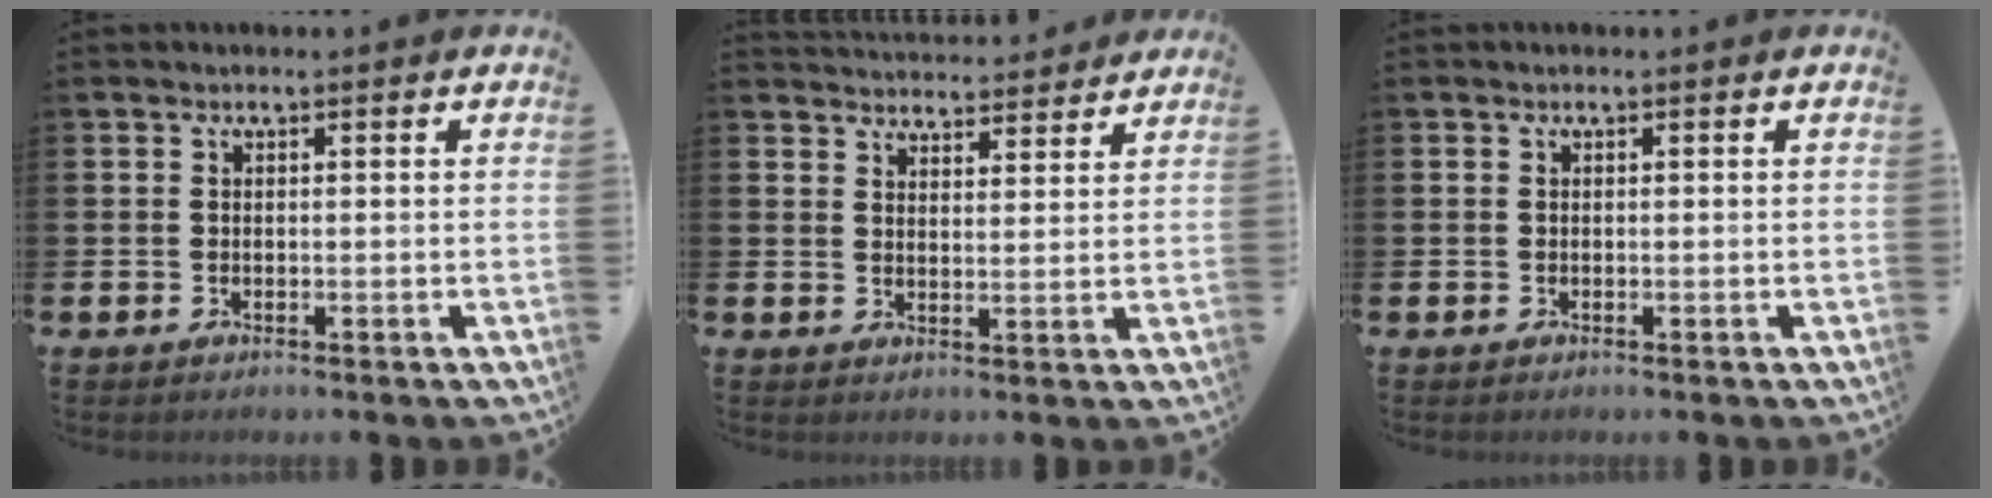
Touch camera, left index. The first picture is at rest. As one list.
[{"total": 4.2, "force": [4.2, 0.6, -0.3], "torque": [0.004, -0.030, 0.074]}, {"total": 0.0}]